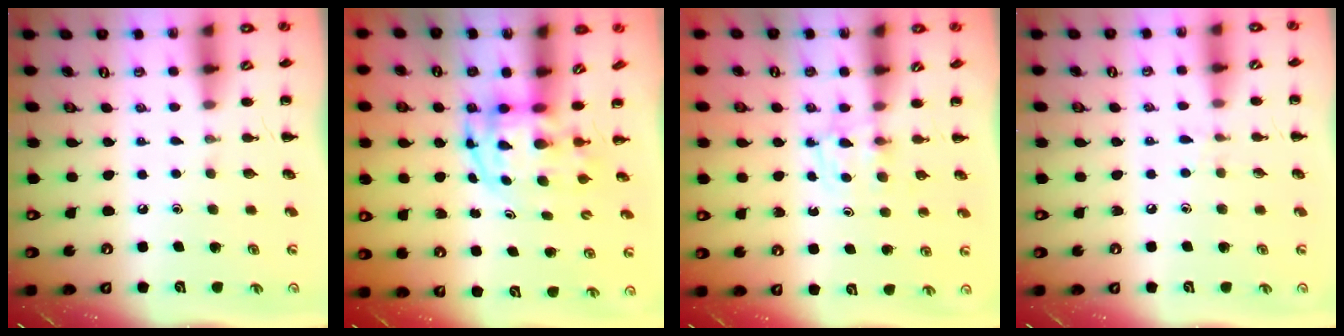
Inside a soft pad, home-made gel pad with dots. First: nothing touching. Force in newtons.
{"total": 3.9, "press": 3.9, "slide": 0.7}
{"total": 2.8, "press": 2.5, "slide": 1.4}
{"total": 5.0, "press": 4.6, "slide": 1.9}